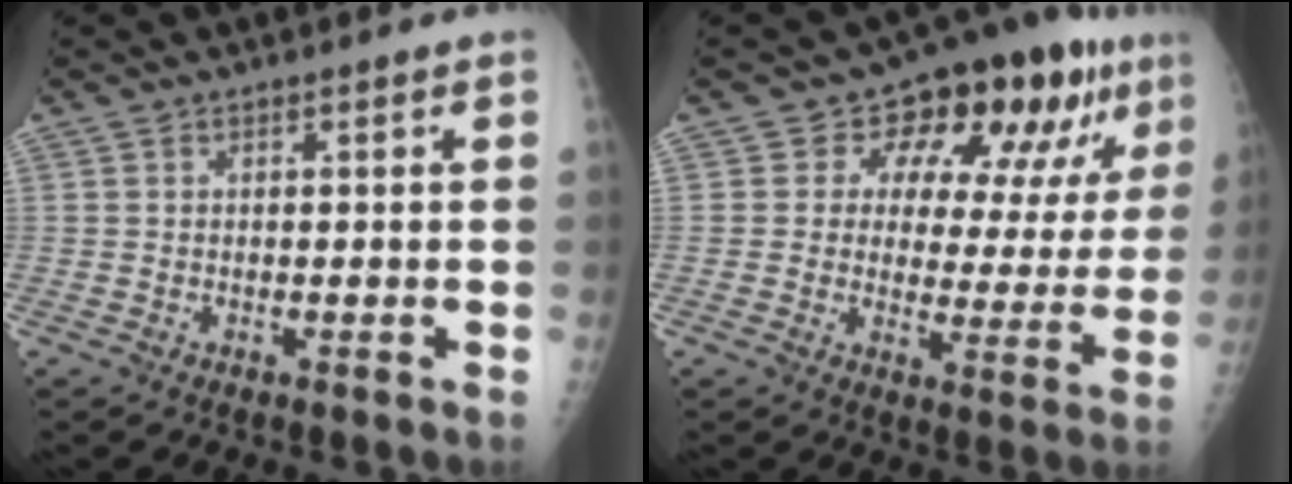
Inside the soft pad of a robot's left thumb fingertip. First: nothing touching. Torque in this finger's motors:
{"motor_torque": [0.28, 0.43, -0.12, -0.37, 0.07]}